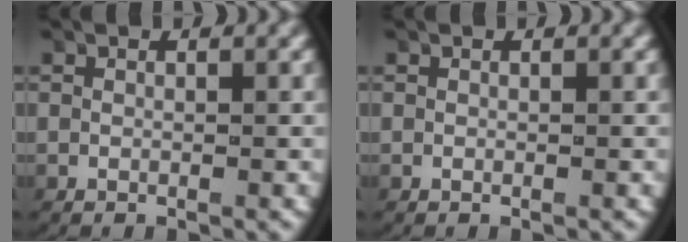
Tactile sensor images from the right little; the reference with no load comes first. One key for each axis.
{"total": 0.0}